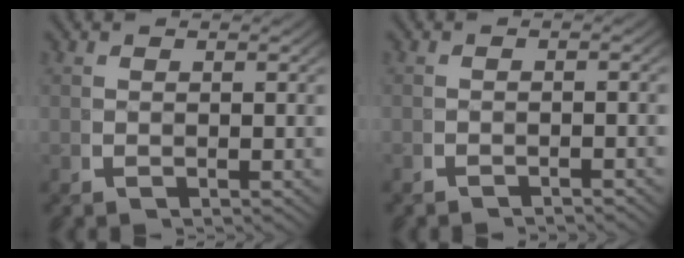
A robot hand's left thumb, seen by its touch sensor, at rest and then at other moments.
{"total": 1.4, "force": [-1.4, 0.2, 0.1], "torque": [0.001, 0.003, -0.030]}